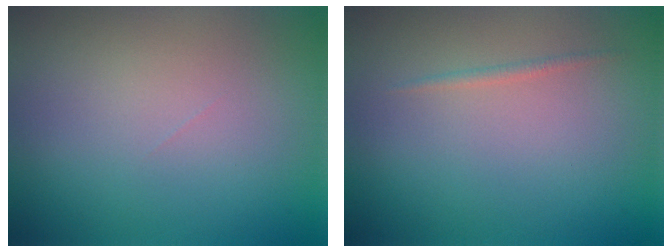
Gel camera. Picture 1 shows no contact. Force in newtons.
{"total": 0.6, "press": 0.6, "slide": 0.1}